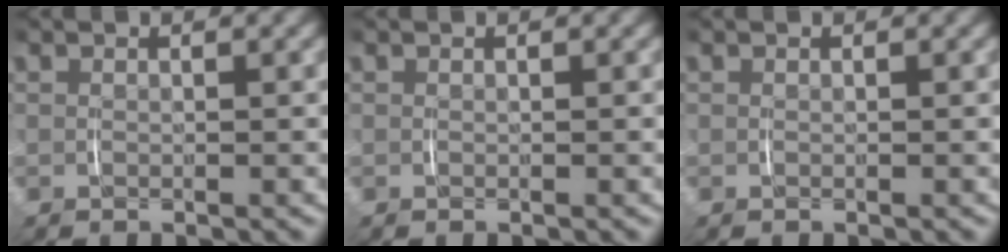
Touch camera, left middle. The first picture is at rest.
{"total": 0.0}
{"total": 0.0}